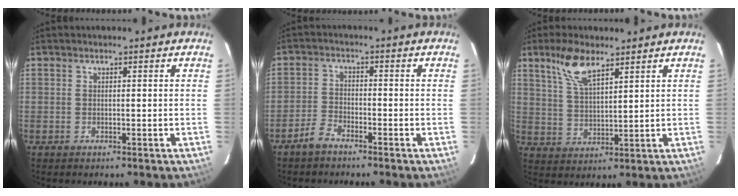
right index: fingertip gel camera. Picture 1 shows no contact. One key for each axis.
{"total": 3.7, "fx": -3.1, "fy": 1.4, "fz": 1.4, "tx": -0.045, "ty": 0.008, "tz": -0.061}
{"total": 7.7, "fx": 5.2, "fy": 2.6, "fz": 5.1, "tx": -0.100, "ty": 0.009, "tz": 0.108}